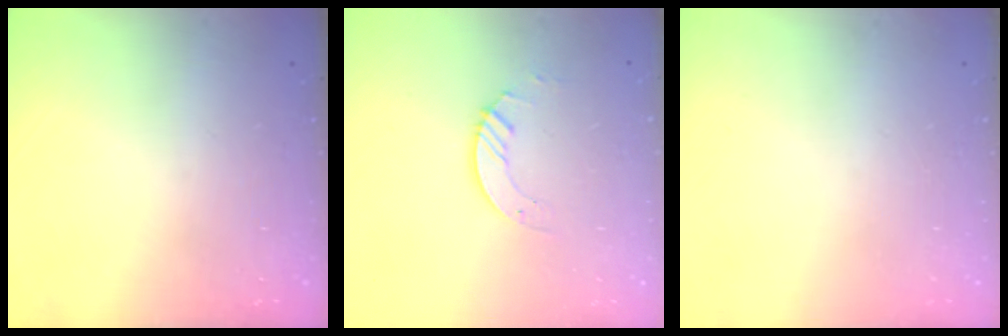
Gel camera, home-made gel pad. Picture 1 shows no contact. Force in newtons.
{"total": 3.3, "press": 3.3, "slide": 0.1}
{"total": 0.0}